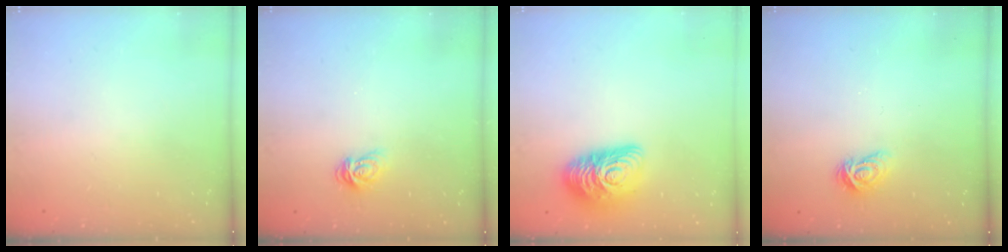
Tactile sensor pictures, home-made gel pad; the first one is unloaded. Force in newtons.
{"total": 5.9, "press": 5.8, "slide": 0.9}
{"total": 13.9, "press": 13.9, "slide": 0.7}
{"total": 4.1, "press": 4.0, "slide": 0.6}